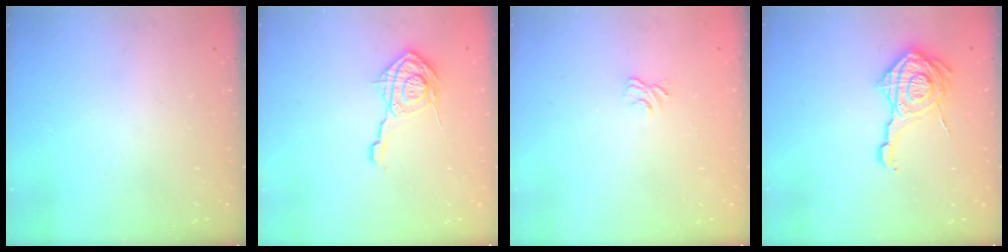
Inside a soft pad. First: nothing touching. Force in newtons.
{"total": 14.9, "press": 14.9, "slide": 0.5}
{"total": 3.3, "press": 3.0, "slide": 1.3}
{"total": 16.6, "press": 16.6, "slide": 1.2}